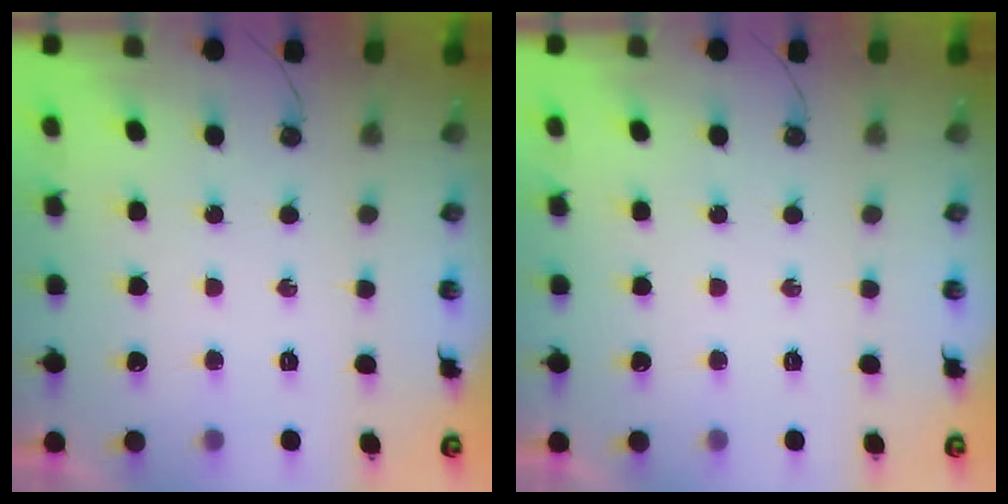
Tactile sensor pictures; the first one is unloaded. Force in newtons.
{"total": 0.0}